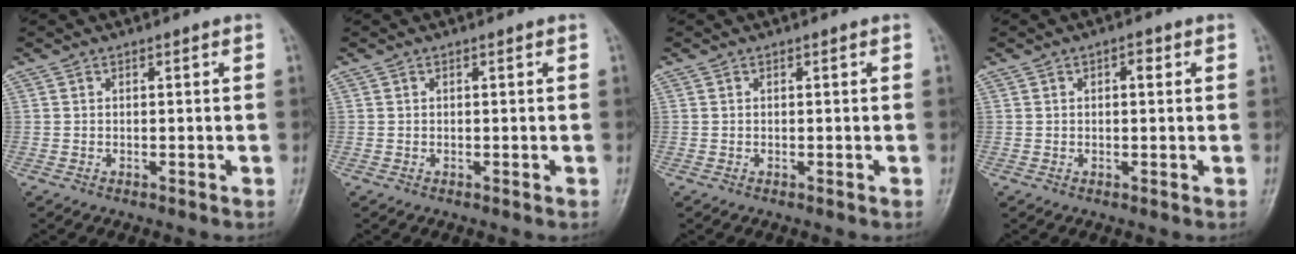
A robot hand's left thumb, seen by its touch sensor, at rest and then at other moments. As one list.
[{"total": 0.0}, {"total": 0.0}, {"total": 1.9, "force": [0.6, 0.9, 1.5], "torque": [-0.017, 0.003, 0.006]}]